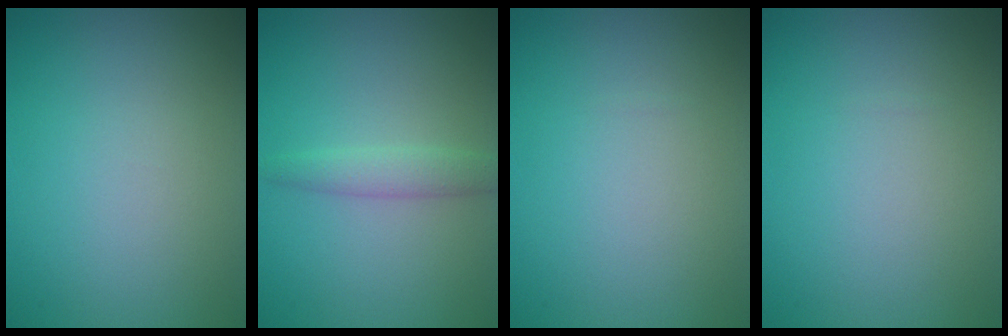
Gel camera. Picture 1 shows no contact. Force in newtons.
{"total": 1.9, "press": 1.9, "slide": 0.2}
{"total": 0.0}
{"total": 0.0}